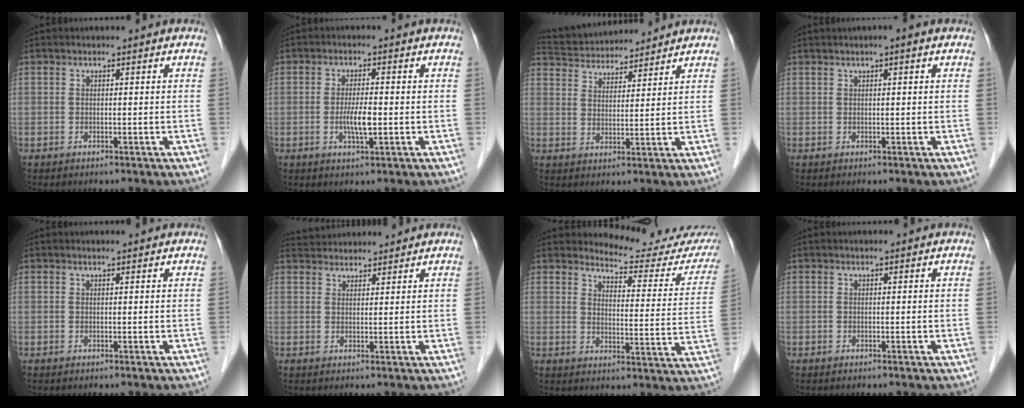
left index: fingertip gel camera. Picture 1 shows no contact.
{"total": 3.8, "force": [-0.8, 0.6, 3.7], "torque": [-0.075, -0.006, -0.014]}
{"total": 11.6, "force": [11.0, 2.2, 2.9], "torque": [-0.057, 0.030, 0.185]}
{"total": 1.5, "force": [0.8, 0.0, 1.3], "torque": [-0.023, 0.004, 0.008]}
{"total": 0.6, "force": [0.6, 0.1, 0.1], "torque": [-0.008, 0.005, 0.010]}
{"total": 5.6, "force": [5.5, 1.0, 0.8], "torque": [-0.015, 0.036, 0.086]}
{"total": 14.3, "force": [14.1, 1.3, 2.1], "torque": [-0.009, -0.088, 0.148]}
{"total": 0.0}